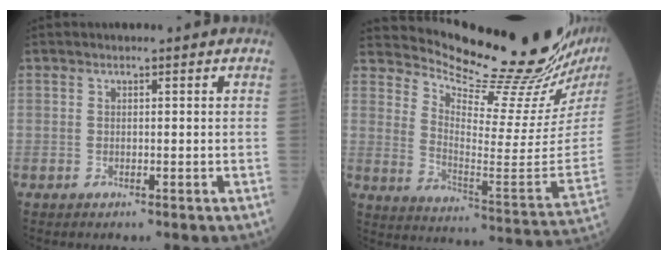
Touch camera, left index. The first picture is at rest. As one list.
[{"total": 21.3, "force": [19.7, -0.4, 8.2], "torque": [-0.144, -0.114, 0.275]}]